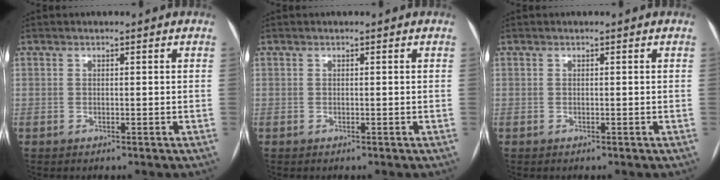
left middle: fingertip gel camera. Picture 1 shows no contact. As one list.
[{"total": 0.0}, {"total": 0.0}]